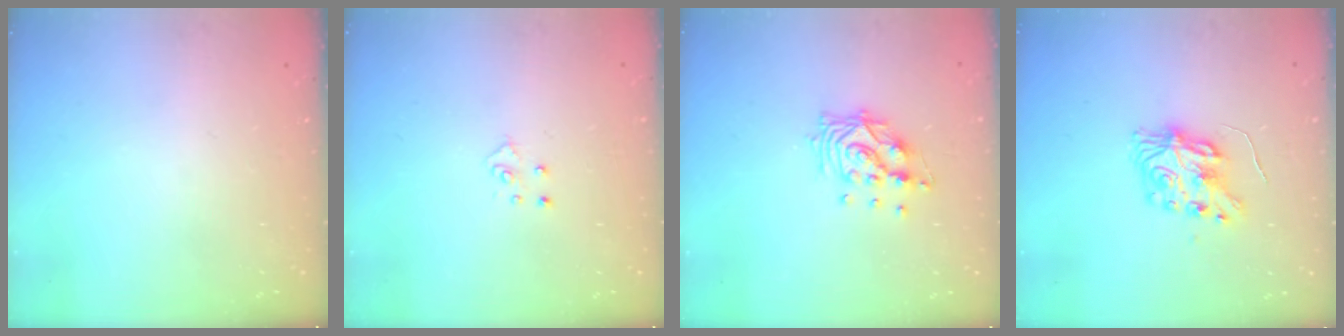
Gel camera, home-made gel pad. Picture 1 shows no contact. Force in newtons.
{"total": 4.2, "press": 4.2, "slide": 0.4}
{"total": 10.8, "press": 10.8, "slide": 0.7}
{"total": 8.1, "press": 8.1, "slide": 0.2}